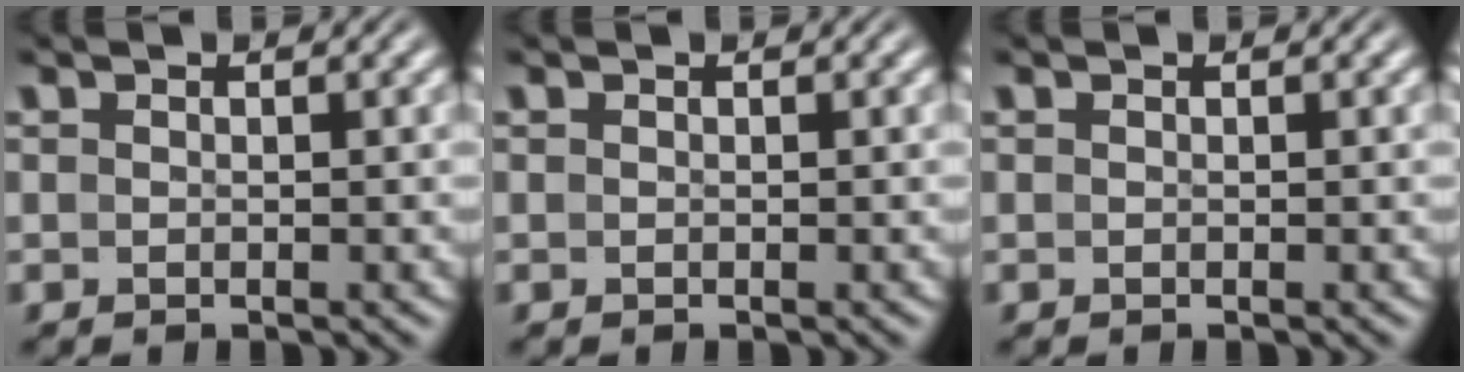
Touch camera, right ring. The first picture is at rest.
{"total": 0.0}
{"total": 0.0}